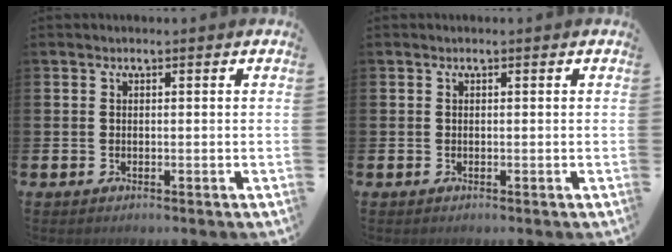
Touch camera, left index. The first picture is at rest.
{"total": 0.0}